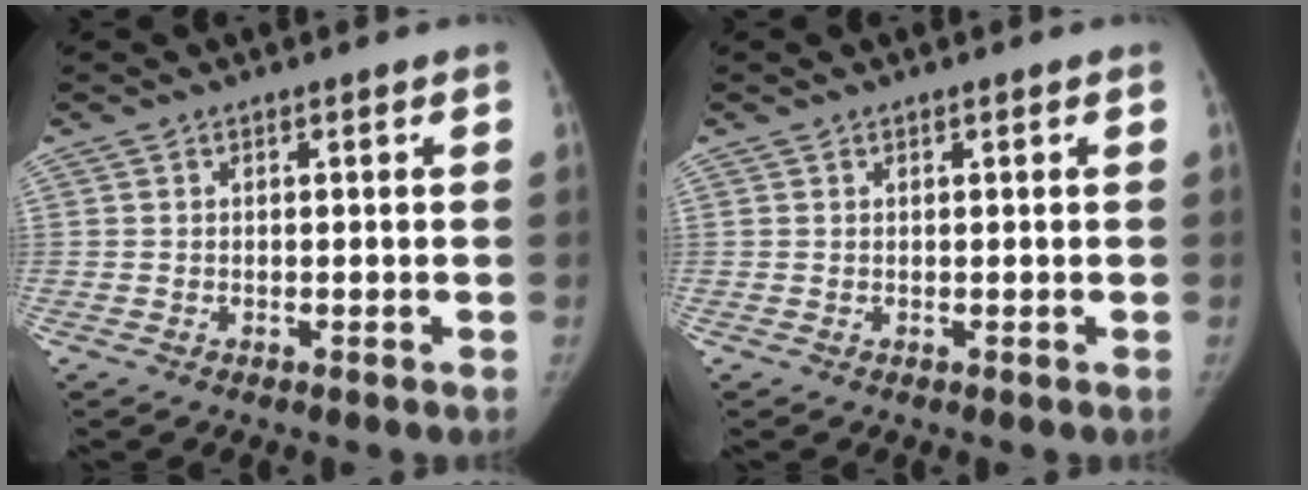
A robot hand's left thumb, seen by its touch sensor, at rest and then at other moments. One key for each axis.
{"total": 0.0}